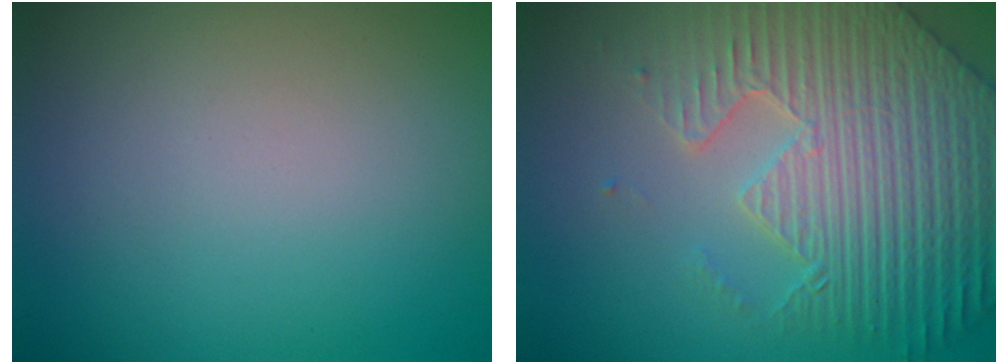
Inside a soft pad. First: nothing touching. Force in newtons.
{"total": 8.1, "press": 6.4, "slide": 5.0}